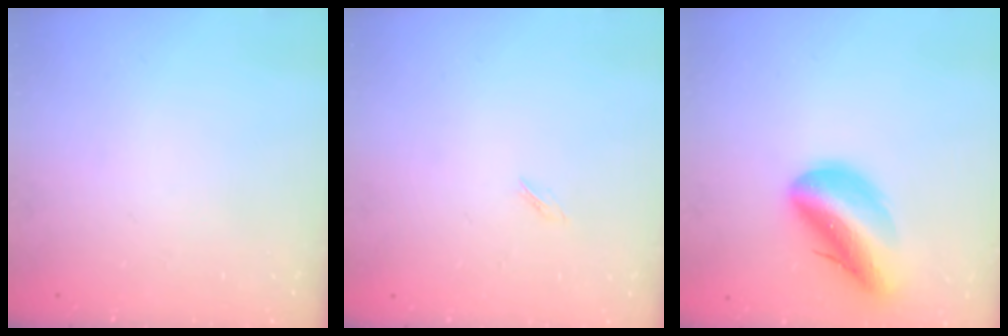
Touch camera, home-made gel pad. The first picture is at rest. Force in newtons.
{"total": 1.2, "press": 1.1, "slide": 0.4}
{"total": 14.0, "press": 13.4, "slide": 4.1}